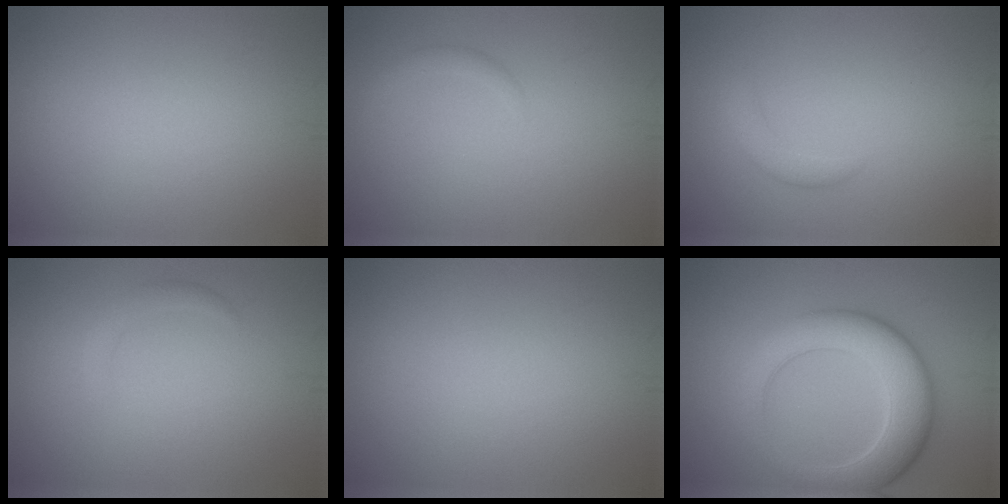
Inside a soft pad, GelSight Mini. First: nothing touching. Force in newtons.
{"total": 1.0, "press": 1.0, "slide": 0.1}
{"total": 1.5, "press": 1.5, "slide": 0.1}
{"total": 1.1, "press": 1.1, "slide": 0.2}
{"total": 0.0}
{"total": 7.3, "press": 7.3, "slide": 0.4}